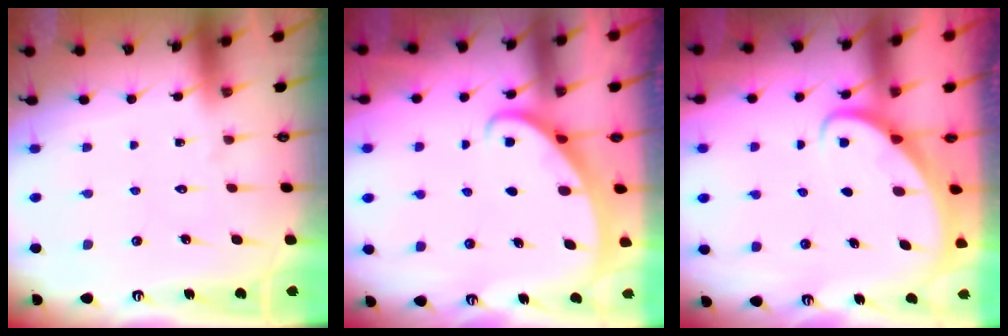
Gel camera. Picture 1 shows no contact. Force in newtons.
{"total": 2.0, "press": 2.0, "slide": 0.3}
{"total": 2.2, "press": 2.2, "slide": 0.2}